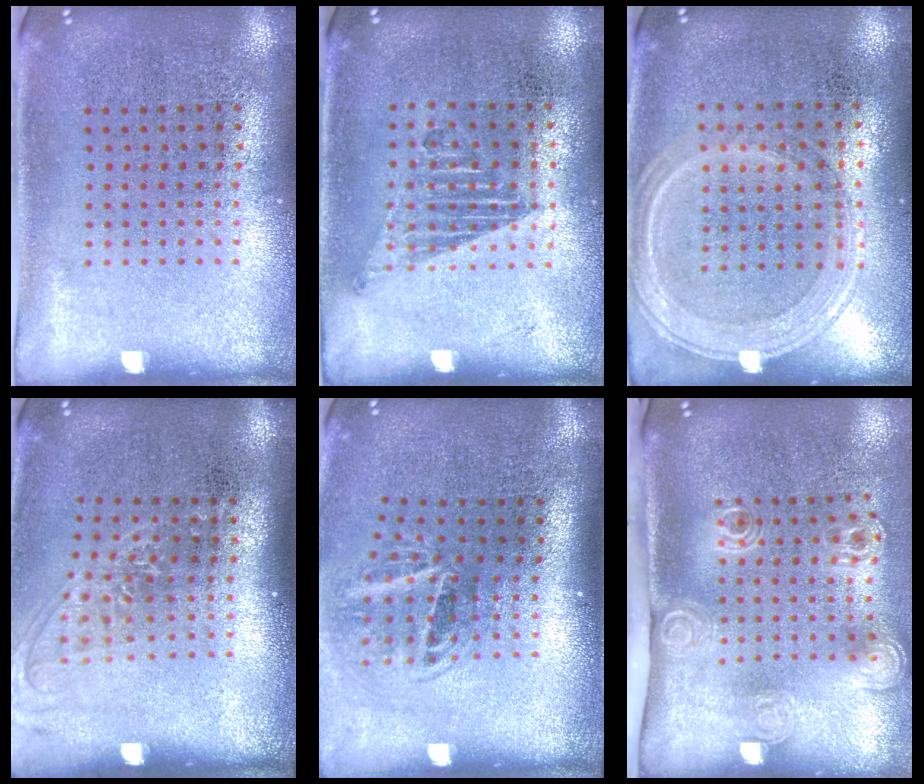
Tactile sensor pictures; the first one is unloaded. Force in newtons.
{"total": 1.2, "press": 1.0, "slide": 0.6}
{"total": 1.2, "press": 1.2, "slide": 0.4}
{"total": 1.4, "press": 1.1, "slide": 0.8}
{"total": 2.0, "press": 1.3, "slide": 1.6}
{"total": 2.2, "press": 1.6, "slide": 1.6}